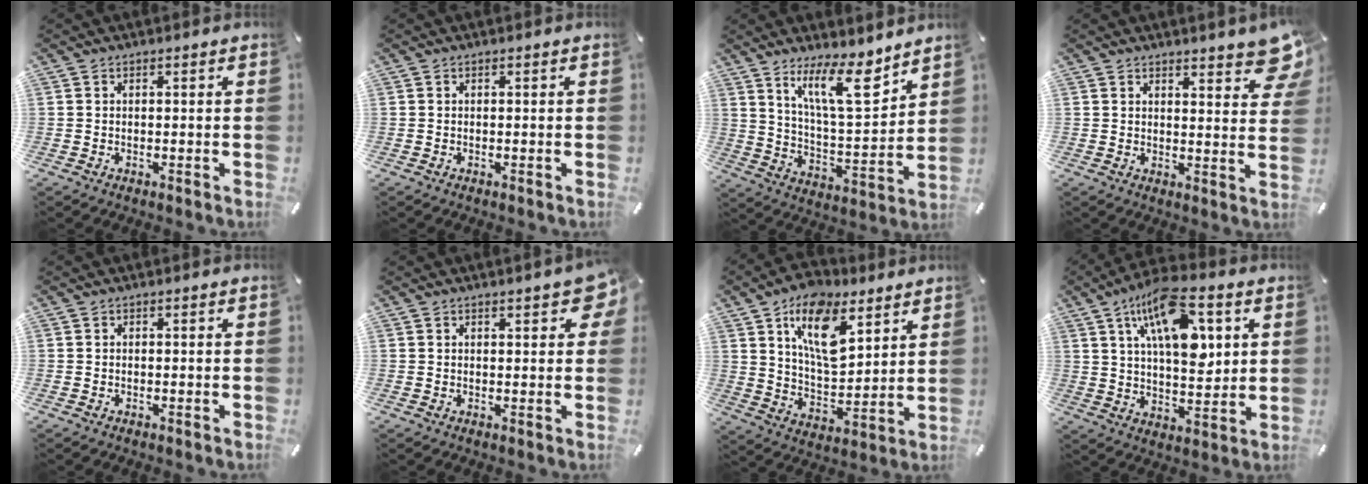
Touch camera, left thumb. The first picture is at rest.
{"total": 0.0}
{"total": 15.2, "force": [10.0, 4.9, 10.3], "torque": [-0.175, -0.059, 0.170]}
{"total": 7.5, "force": [6.2, 2.1, 3.8], "torque": [-0.043, -0.045, 0.107]}
{"total": 0.0}
{"total": 5.6, "force": [3.0, 2.1, 4.2], "torque": [-0.055, -0.011, 0.048]}
{"total": 16.1, "force": [9.0, 8.5, 10.3], "torque": [-0.173, -0.036, 0.161]}
{"total": 17.4, "force": [7.5, 8.2, 13.3], "torque": [-0.223, -0.016, 0.125]}